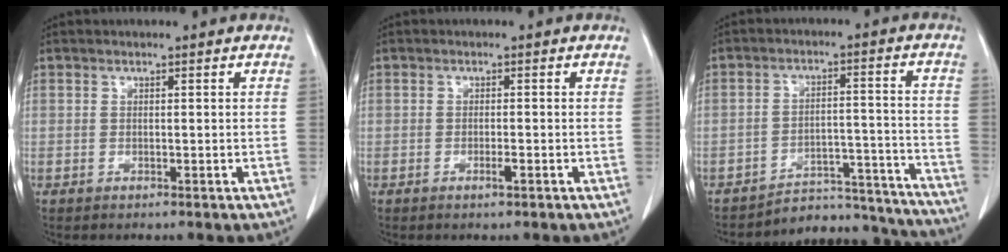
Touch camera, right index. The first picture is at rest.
{"total": 1.2, "force": [-0.6, 0.1, 1.0], "torque": [-0.018, -0.001, -0.010]}
{"total": 15.0, "force": [-14.8, 2.8, 0.2], "torque": [0.023, 0.060, -0.192]}